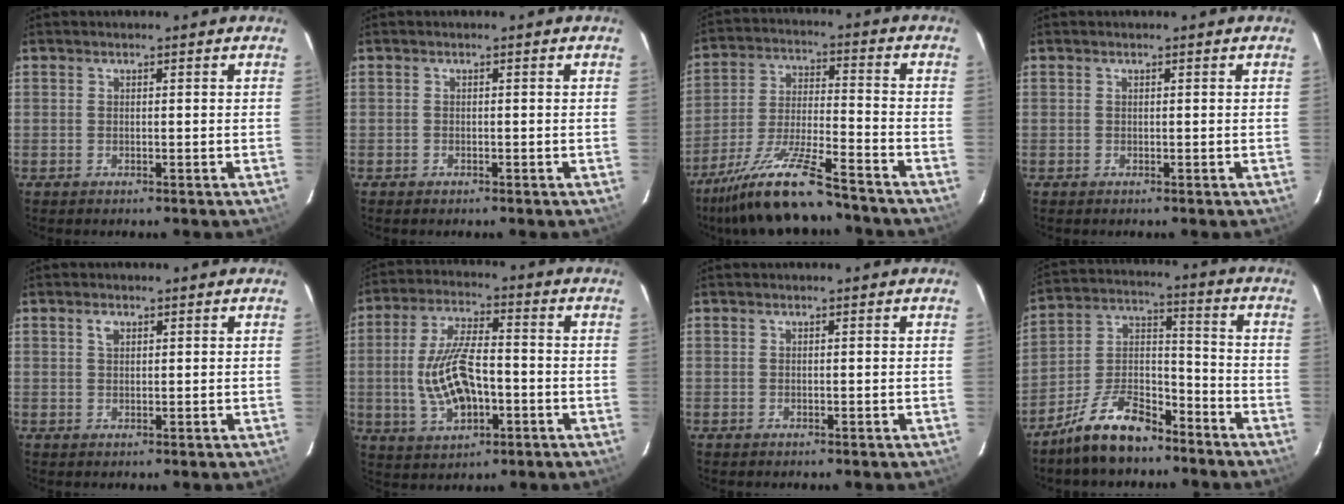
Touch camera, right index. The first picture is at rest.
{"total": 0.7, "force": [-0.6, 0.5, 0.1], "torque": [-0.002, 0.001, -0.009]}
{"total": 15.0, "force": [-12.5, 1.4, 8.2], "torque": [-0.170, -0.019, -0.221]}
{"total": 0.0}
{"total": 1.6, "force": [0.8, 1.0, 1.0], "torque": [-0.018, 0.005, 0.013]}
{"total": 12.7, "force": [-2.5, 5.6, 11.0], "torque": [-0.227, 0.001, -0.036]}
{"total": 0.0}
{"total": 13.2, "force": [-9.7, 5.7, 6.9], "torque": [-0.145, 0.031, -0.174]}